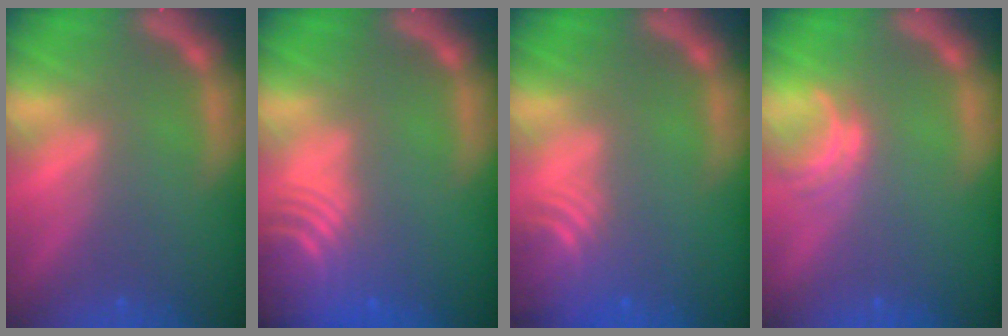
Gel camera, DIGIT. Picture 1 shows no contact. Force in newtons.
{"total": 9.6}
{"total": 5.1}
{"total": 2.0}